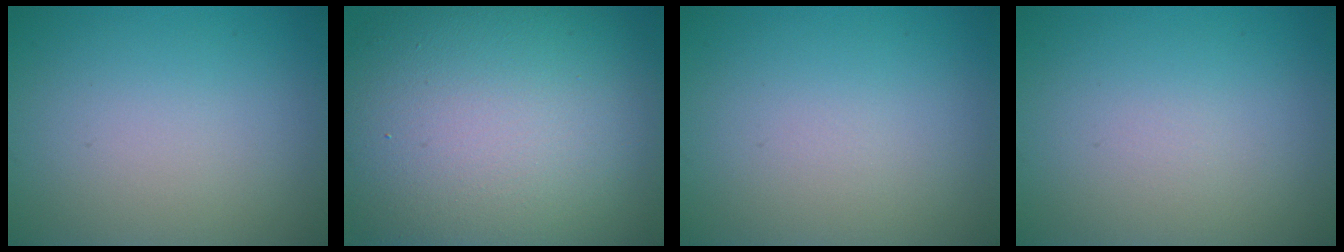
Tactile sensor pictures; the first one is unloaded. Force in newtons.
{"total": 17.6, "press": 17.5, "slide": 0.9}
{"total": 0.0}
{"total": 0.0}